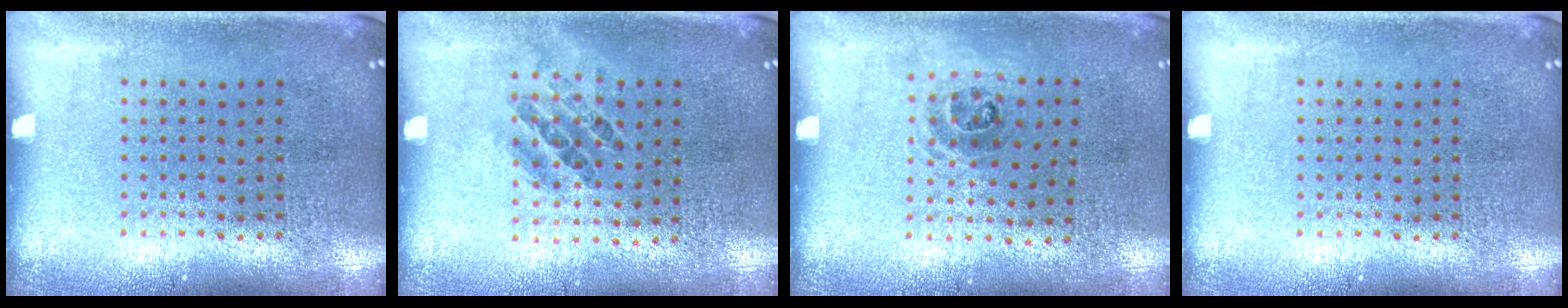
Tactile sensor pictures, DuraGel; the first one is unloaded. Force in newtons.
{"total": 0.9, "press": 0.6, "slide": 0.6}
{"total": 1.0, "press": 0.6, "slide": 0.7}
{"total": 0.0}